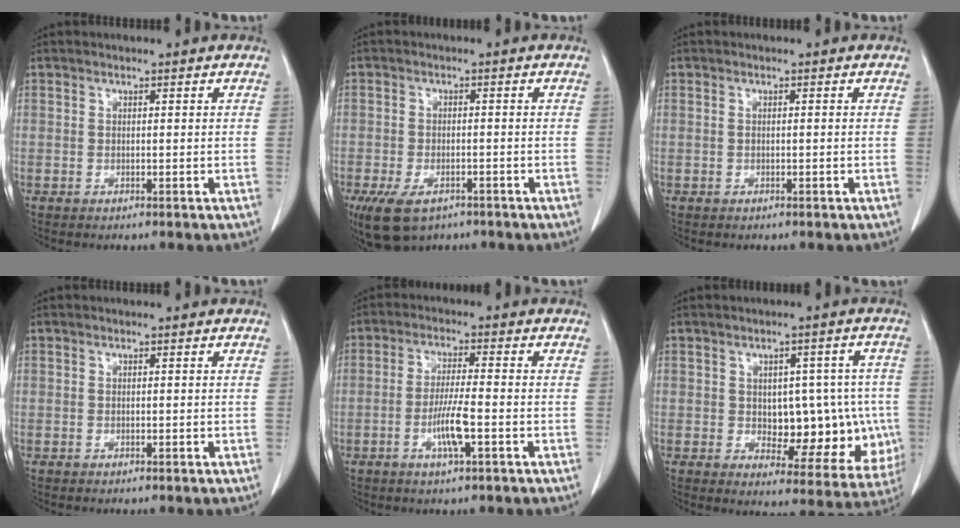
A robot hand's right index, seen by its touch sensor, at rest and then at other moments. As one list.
[{"total": 10.4, "force": [-6.0, 6.0, 6.0], "torque": [-0.131, -0.005, -0.089]}, {"total": 1.0, "force": [0.0, 0.5, 0.9], "torque": [-0.031, 0.006, 0.002]}, {"total": 0.0}, {"total": 6.5, "force": [-2.1, 0.8, 6.1], "torque": [-0.120, -0.002, -0.037]}, {"total": 17.5, "force": [-1.3, 10.1, 14.2], "torque": [-0.199, 0.026, 0.012]}]